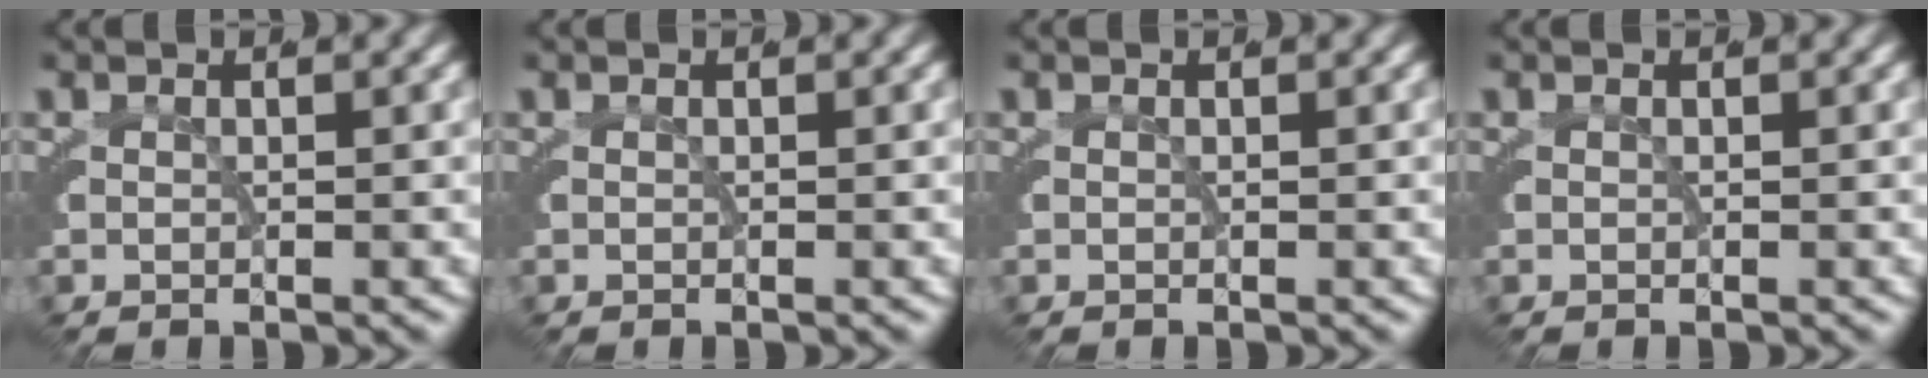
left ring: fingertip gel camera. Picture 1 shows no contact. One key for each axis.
{"total": 0.0}
{"total": 0.0}
{"total": 0.0}